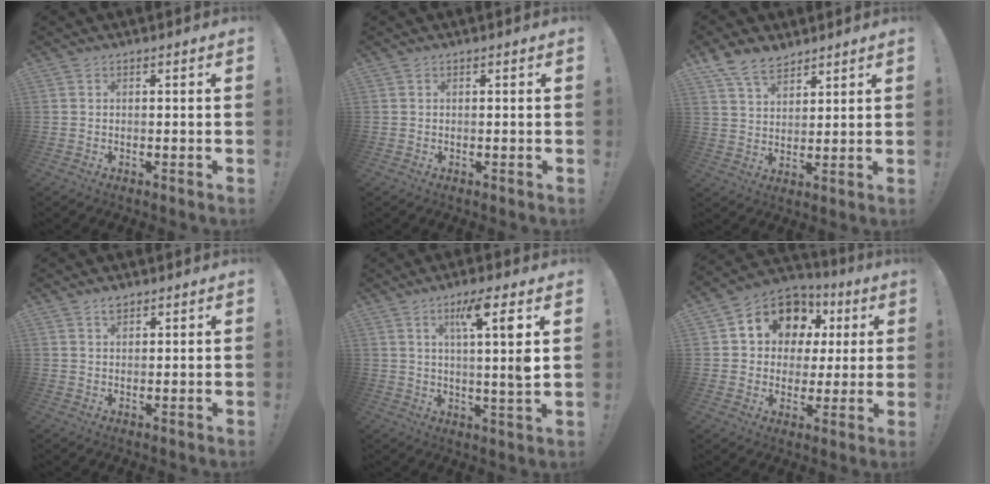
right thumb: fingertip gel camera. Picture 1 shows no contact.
{"total": 0.0}
{"total": 9.0, "force": [6.9, 4.7, 3.4], "torque": [-0.067, -0.033, 0.135]}
{"total": 2.1, "force": [1.6, 1.2, 0.9], "torque": [-0.007, -0.009, 0.027]}
{"total": 10.5, "force": [3.7, -0.8, 9.8], "torque": [-0.156, -0.013, 0.043]}
{"total": 12.1, "force": [5.3, 9.7, 5.0], "torque": [-0.077, -0.033, 0.106]}